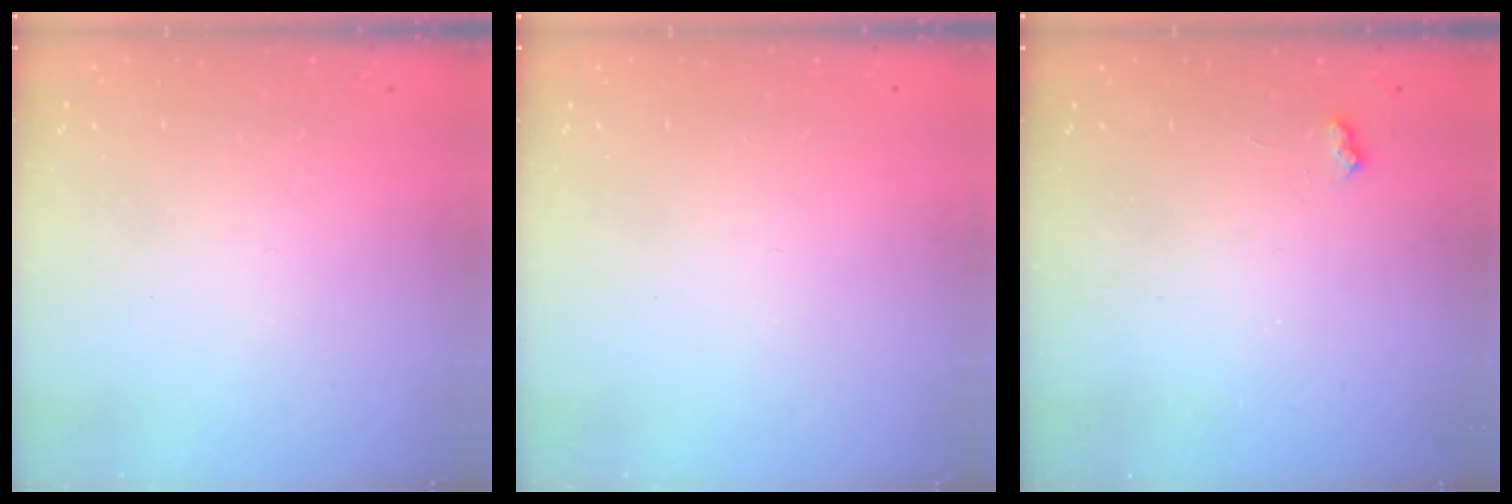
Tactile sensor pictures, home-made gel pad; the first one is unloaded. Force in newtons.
{"total": 0.0}
{"total": 4.4, "press": 4.3, "slide": 0.6}